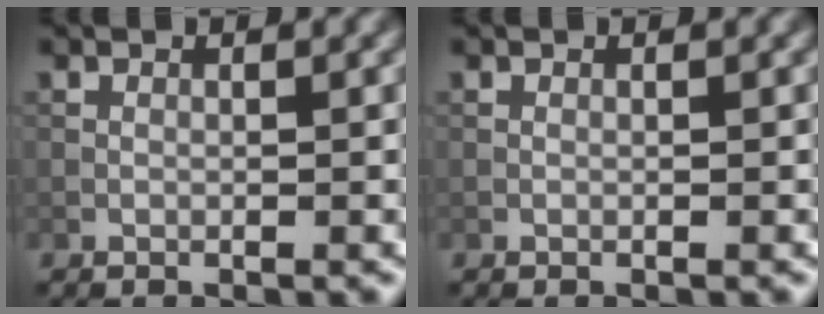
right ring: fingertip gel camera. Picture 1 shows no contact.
{"total": 0.0}